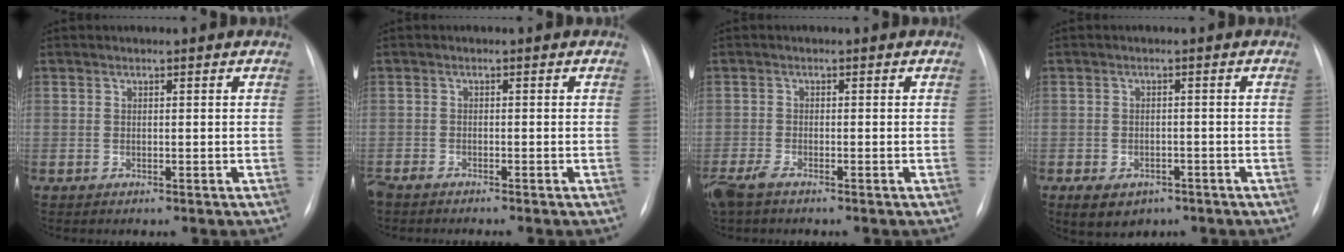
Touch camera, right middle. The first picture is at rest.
{"total": 2.9, "force": [-2.6, 0.4, 1.2], "torque": [-0.020, -0.007, -0.045]}
{"total": 4.1, "force": [-3.0, 1.2, 2.5], "torque": [-0.060, -0.010, -0.056]}
{"total": 5.4, "force": [-3.2, 3.5, 2.5], "torque": [-0.041, 0.001, -0.037]}